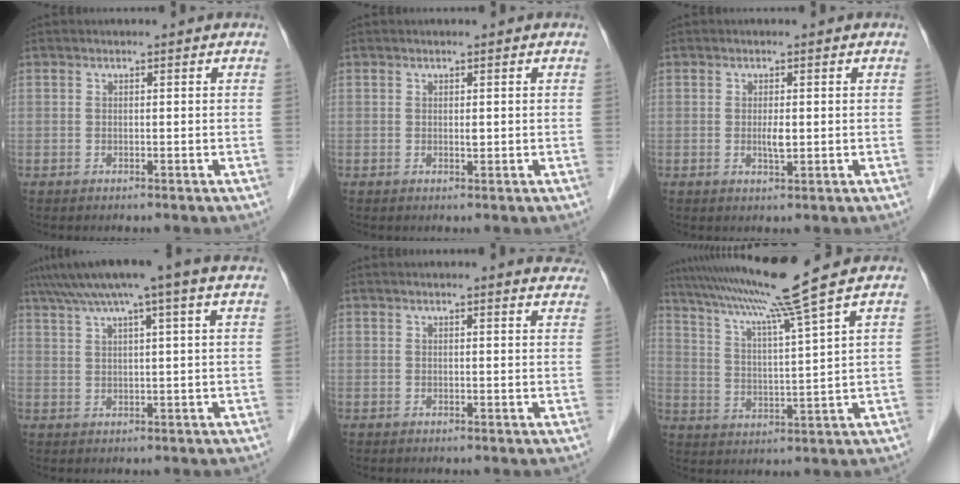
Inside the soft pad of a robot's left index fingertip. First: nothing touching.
{"total": 0.5, "force": [0.1, 0.2, 0.5], "torque": [-0.008, -0.001, 0.001]}
{"total": 1.8, "force": [-0.1, 0.4, 1.7], "torque": [-0.034, -0.002, 0.000]}
{"total": 10.4, "force": [7.8, -1.1, 6.9], "torque": [-0.115, 0.033, 0.104]}
{"total": 7.8, "force": [7.3, 0.8, 2.6], "torque": [-0.022, 0.002, 0.062]}
{"total": 12.4, "force": [10.0, -3.6, 6.5], "torque": [-0.116, -0.016, 0.167]}